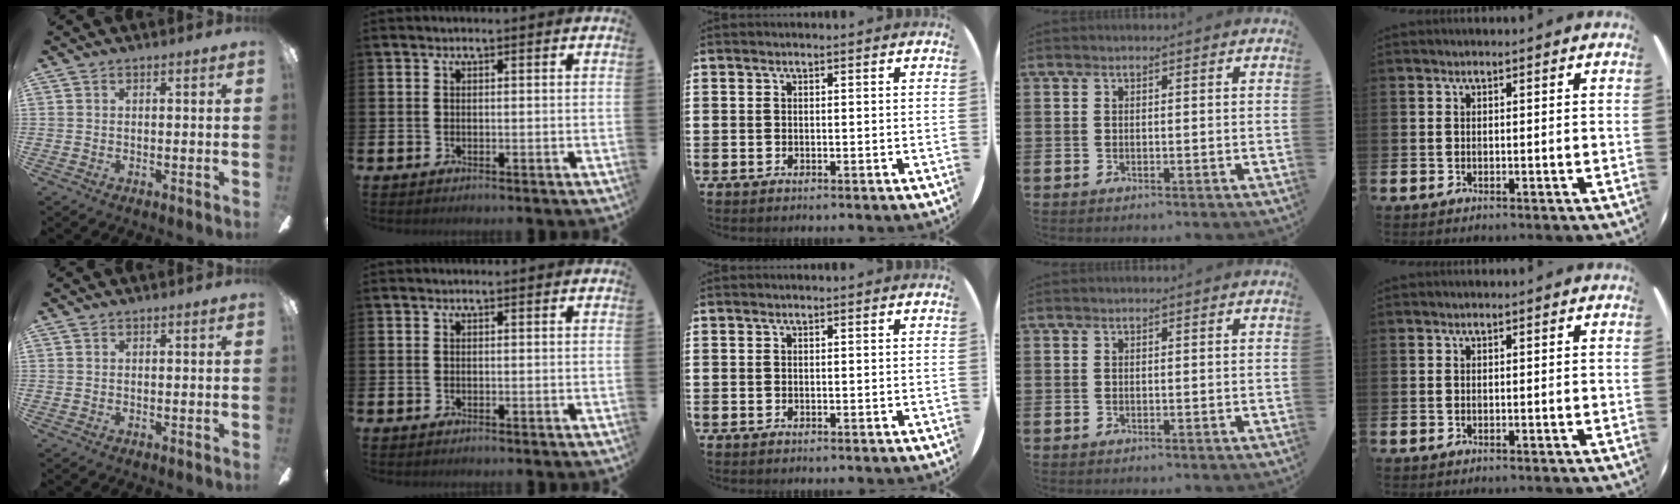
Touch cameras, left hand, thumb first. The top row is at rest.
{}